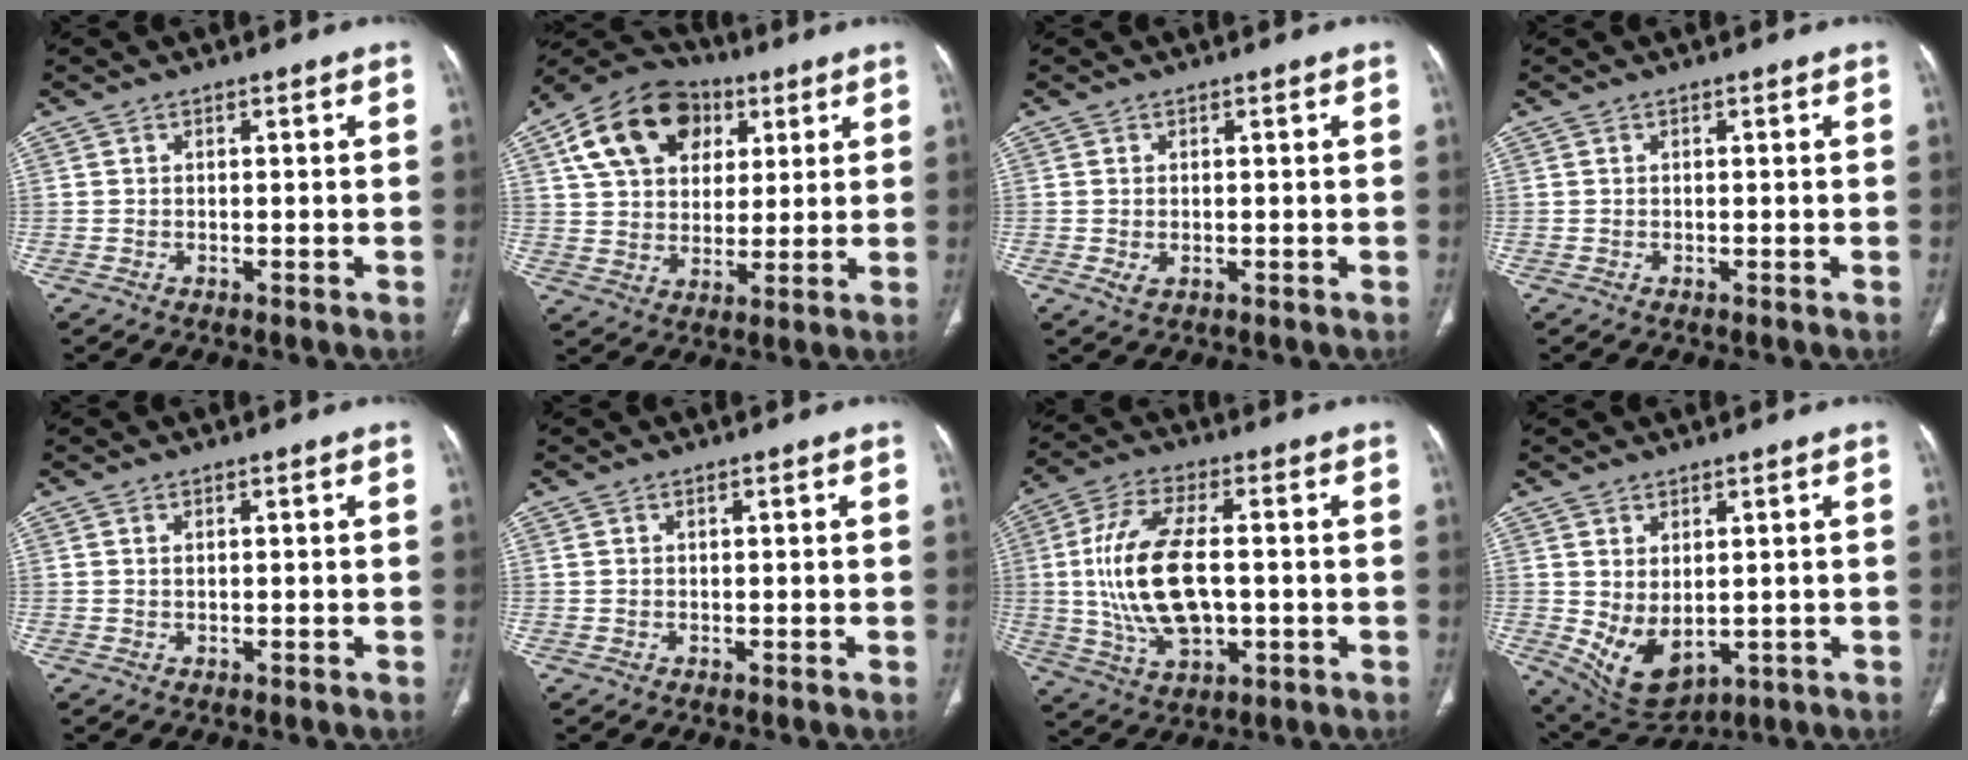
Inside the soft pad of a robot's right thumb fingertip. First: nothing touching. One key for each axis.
{"total": 17.7, "fx": 6.9, "fy": 12.7, "fz": 10.1, "tx": -0.157, "ty": 0.004, "tz": 0.115}
{"total": 1.7, "fx": -0.3, "fy": 1.1, "fz": 1.3, "tx": -0.030, "ty": -0.002, "tz": -0.002}
{"total": 0.0}
{"total": 0.7, "fx": 0.4, "fy": 0.2, "fz": 0.5, "tx": -0.013, "ty": 0.003, "tz": 0.010}
{"total": 0.6, "fx": 0.4, "fy": 0.2, "fz": 0.3, "tx": -0.010, "ty": 0.004, "tz": 0.011}
{"total": 16.6, "fx": 0.0, "fy": 8.2, "fz": 14.4, "tx": -0.285, "ty": 0.003, "tz": 0.006}
{"total": 8.7, "fx": -0.5, "fy": 5.2, "fz": 7.0, "tx": -0.111, "ty": -0.009, "tz": 0.024}